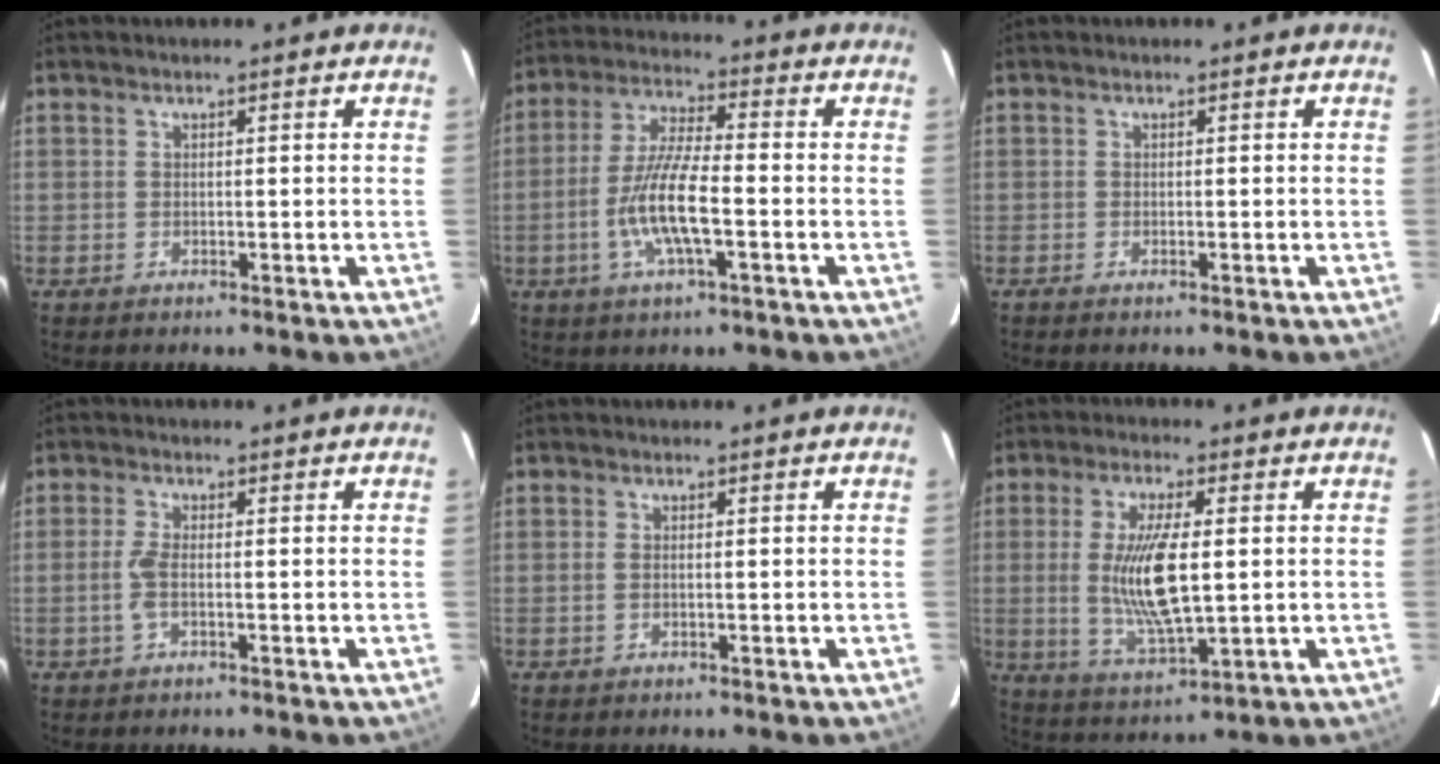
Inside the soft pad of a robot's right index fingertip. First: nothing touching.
{"total": 11.0, "force": [-3.2, 2.2, 10.2], "torque": [-0.209, -0.002, -0.061]}
{"total": 0.5, "force": [-0.4, 0.0, 0.3], "torque": [-0.004, 0.000, -0.009]}
{"total": 2.8, "force": [-0.8, 0.4, 2.6], "torque": [-0.060, -0.001, -0.016]}
{"total": 0.8, "force": [-0.1, 0.2, 0.7], "torque": [-0.018, 0.001, -0.004]}
{"total": 12.1, "force": [0.3, 3.4, 11.6], "torque": [-0.225, -0.011, 0.013]}